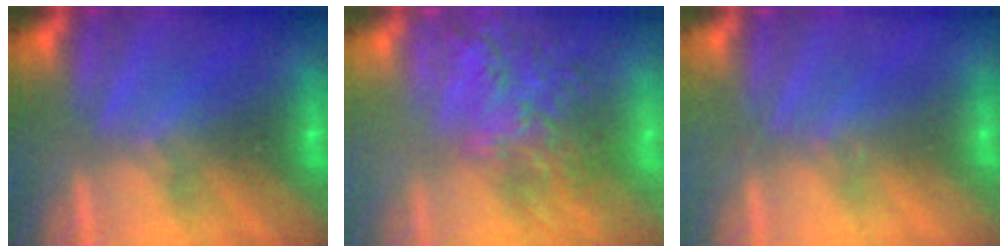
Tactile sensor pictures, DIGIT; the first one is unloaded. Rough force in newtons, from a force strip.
{"total": 8.1}
{"total": 2.1}